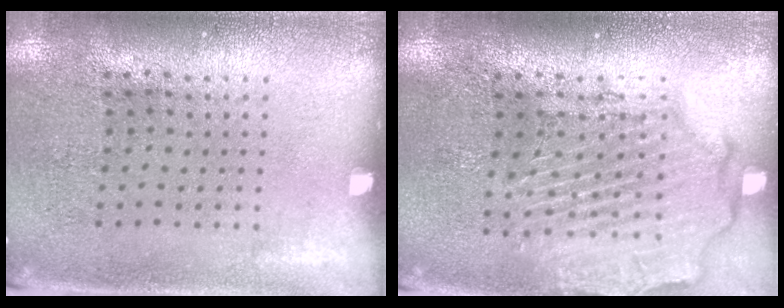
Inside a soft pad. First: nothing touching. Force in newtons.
{"total": 2.5, "press": 2.2, "slide": 1.1}